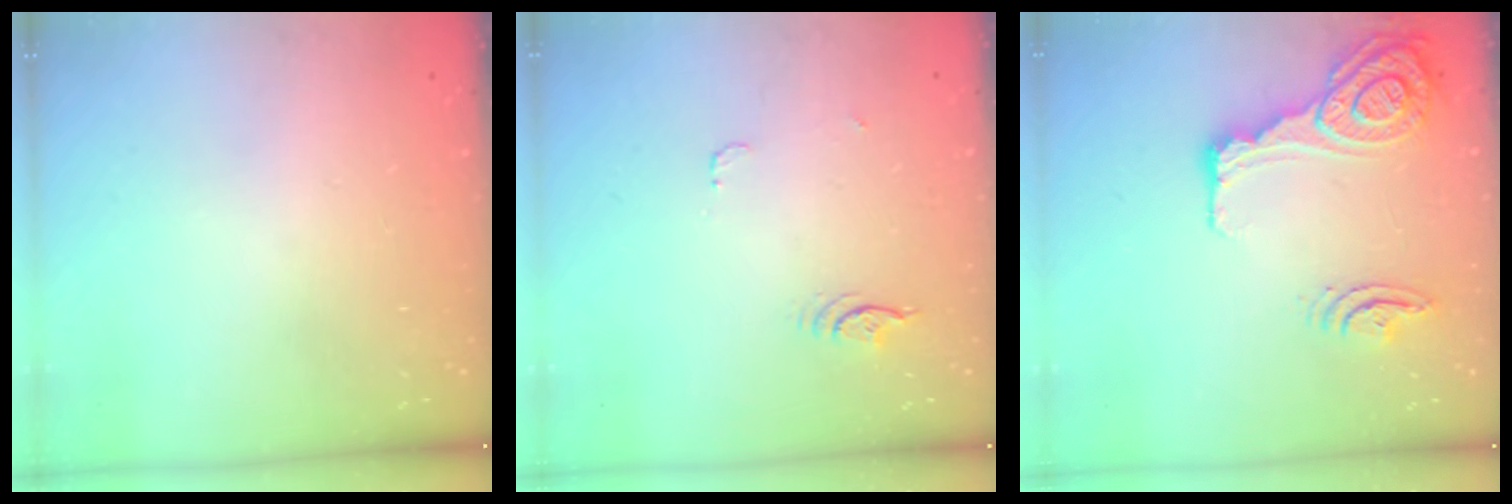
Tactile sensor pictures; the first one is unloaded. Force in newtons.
{"total": 3.8, "press": 3.5, "slide": 1.6}
{"total": 18.9, "press": 18.6, "slide": 3.2}